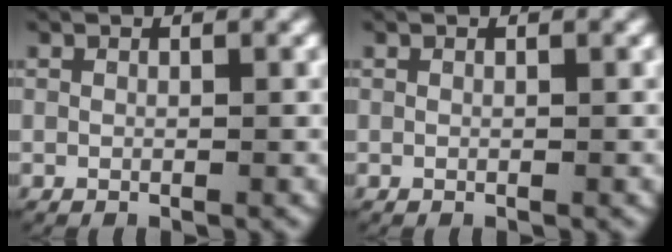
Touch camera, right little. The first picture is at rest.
{"total": 0.0}